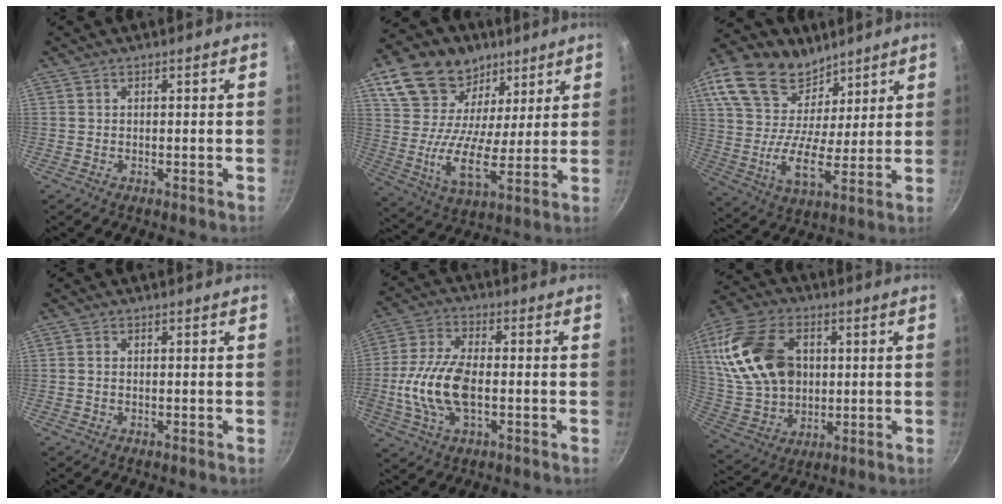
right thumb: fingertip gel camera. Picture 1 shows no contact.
{"total": 19.0, "force": [9.8, 12.5, 10.3], "torque": [-0.174, -0.039, 0.167]}
{"total": 19.1, "force": [11.1, 12.0, 9.8], "torque": [-0.166, -0.049, 0.195]}
{"total": 0.7, "force": [-0.1, 0.4, 0.5], "torque": [-0.011, 0.003, -0.002]}
{"total": 12.8, "force": [-1.9, 6.1, 11.1], "torque": [-0.227, 0.020, -0.044]}
{"total": 20.6, "force": [4.2, 14.3, 14.2], "torque": [-0.268, 0.002, 0.084]}